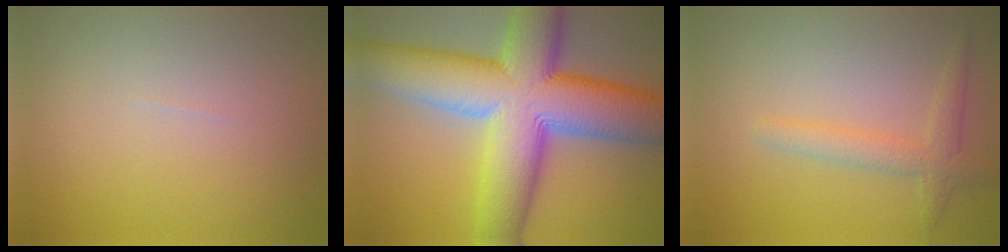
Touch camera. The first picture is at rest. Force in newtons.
{"total": 15.7, "press": 15.7, "slide": 0.4}
{"total": 2.4, "press": 2.4, "slide": 0.2}